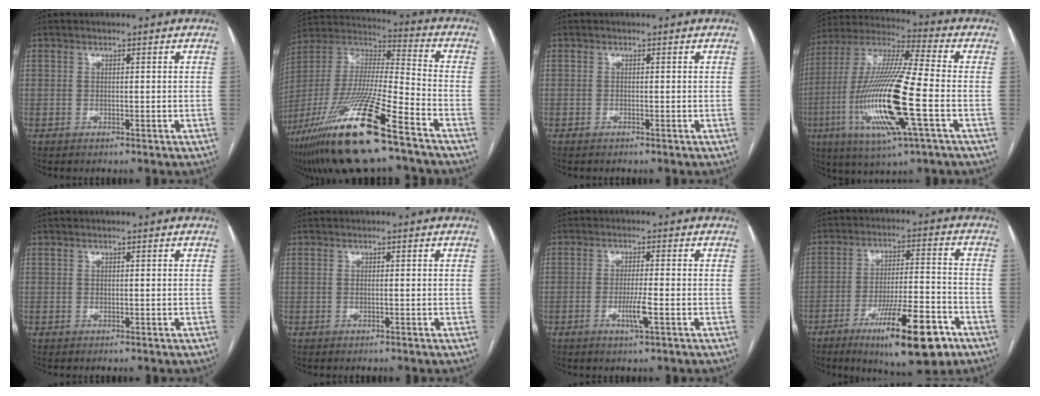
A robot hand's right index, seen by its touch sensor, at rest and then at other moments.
{"total": 23.6, "force": [-14.7, 2.0, 18.3], "torque": [-0.393, -0.050, -0.274]}
{"total": 0.0}
{"total": 20.5, "force": [-5.4, 1.7, 19.7], "torque": [-0.419, -0.022, -0.102]}
{"total": 0.0}
{"total": 0.0}
{"total": 3.8, "force": [-1.4, -0.1, 3.6], "torque": [-0.068, -0.007, -0.026]}
{"total": 15.7, "force": [-8.9, 2.6, 12.7], "torque": [-0.196, -0.010, -0.134]}